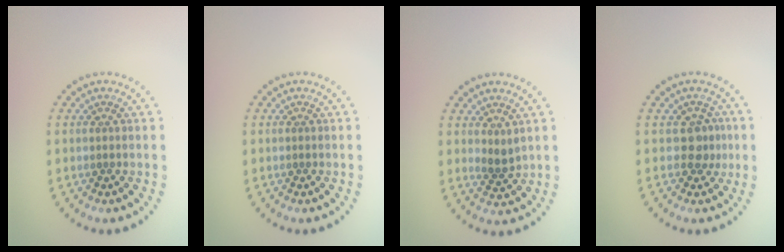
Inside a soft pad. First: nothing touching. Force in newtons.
{"total": 0.0}
{"total": 1.3, "press": 1.1, "slide": 0.8}
{"total": 1.8, "press": 1.6, "slide": 1.0}